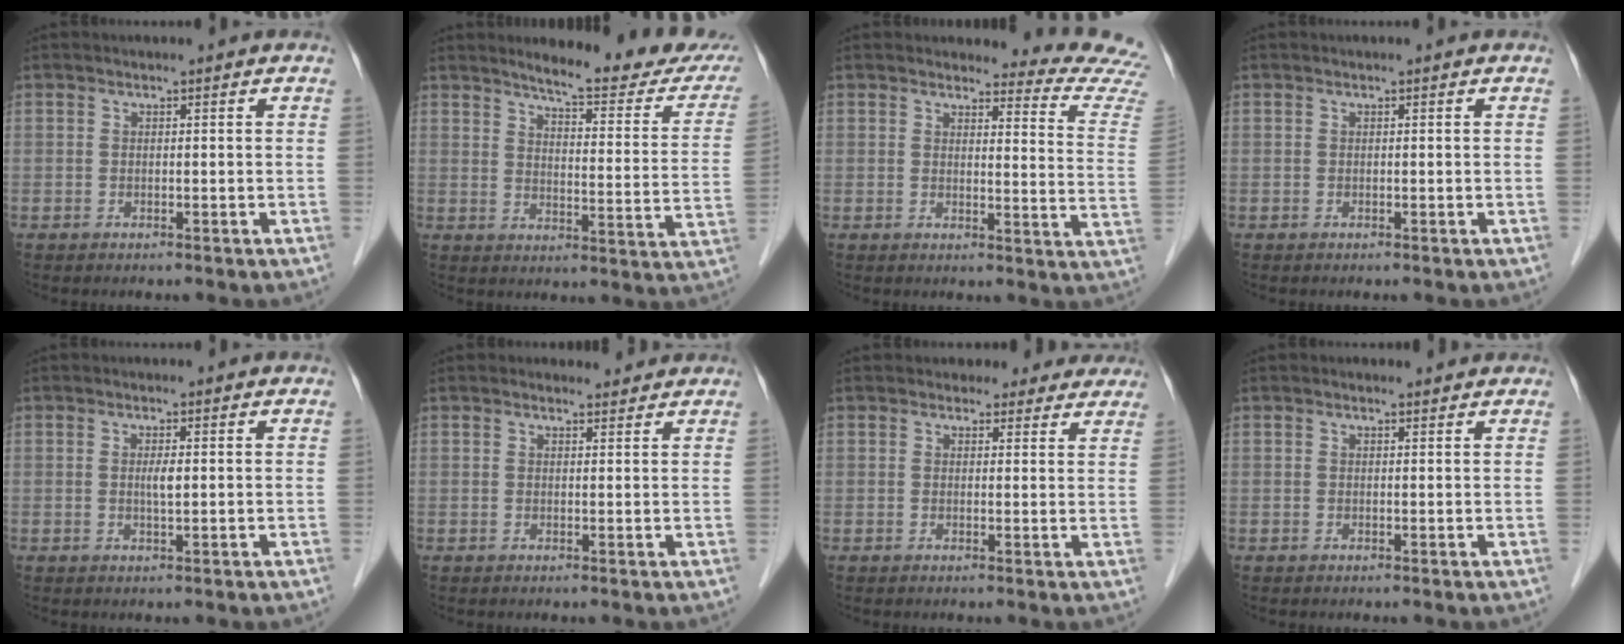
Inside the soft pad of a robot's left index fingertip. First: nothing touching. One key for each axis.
{"total": 17.3, "fx": 15.5, "fy": 2.2, "fz": 7.3, "tx": -0.082, "ty": -0.056, "tz": 0.177}
{"total": 11.7, "fx": 11.6, "fy": -0.7, "fz": 0.2, "tx": 0.012, "ty": -0.125, "tz": 0.098}
{"total": 0.0}
{"total": 1.7, "fx": 0.2, "fy": 0.2, "fz": 1.6, "tx": -0.033, "ty": 0.000, "tz": 0.003}
{"total": 2.0, "fx": 1.9, "fy": 0.5, "fz": 0.0, "tx": -0.008, "ty": 0.003, "tz": 0.024}
{"total": 6.0, "fx": 5.4, "fy": 2.5, "fz": 0.4, "tx": 0.016, "ty": -0.001, "tz": 0.046}
{"total": 1.2, "fx": 1.1, "fy": 0.4, "fz": 0.2, "tx": -0.013, "ty": 0.007, "tz": 0.014}